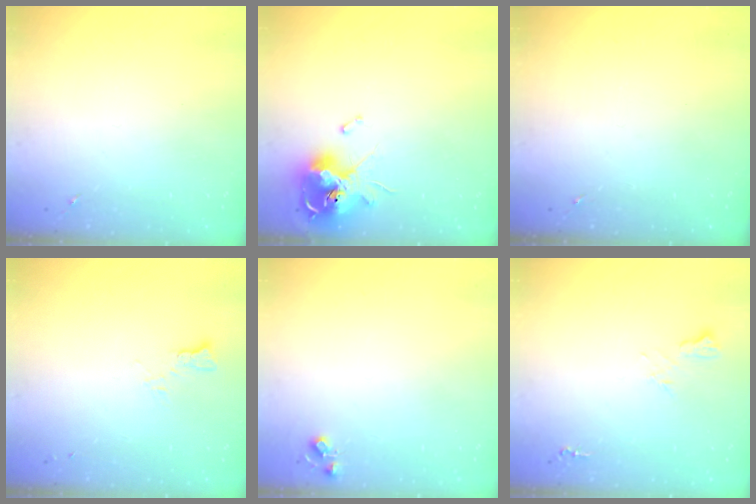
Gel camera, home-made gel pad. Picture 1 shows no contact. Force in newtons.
{"total": 13.9, "press": 13.8, "slide": 1.9}
{"total": 0.0}
{"total": 5.3, "press": 5.3, "slide": 0.4}
{"total": 5.1, "press": 5.1, "slide": 0.7}
{"total": 5.8, "press": 5.8, "slide": 0.7}